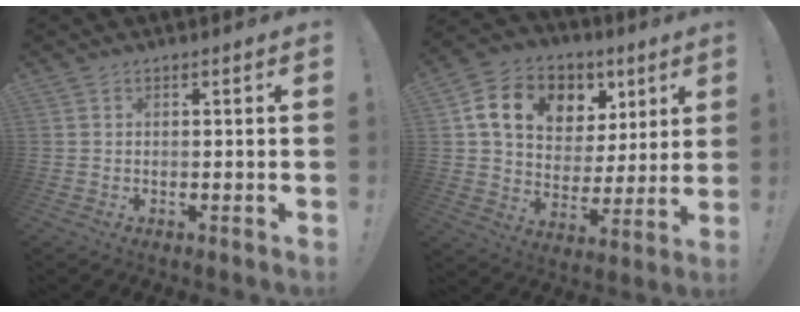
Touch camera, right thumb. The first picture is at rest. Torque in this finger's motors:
{"motor_torque": [1.79, 2.62, 0.50, -0.19, 0.17]}